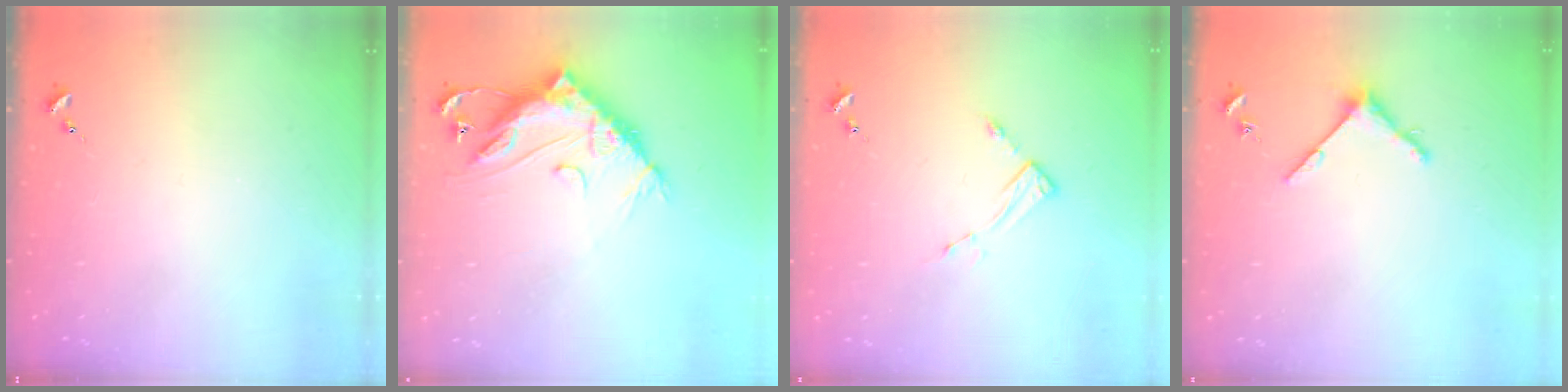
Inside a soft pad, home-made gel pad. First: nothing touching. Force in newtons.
{"total": 15.2, "press": 15.2, "slide": 1.0}
{"total": 4.4, "press": 4.3, "slide": 0.5}
{"total": 4.8, "press": 4.8, "slide": 0.6}